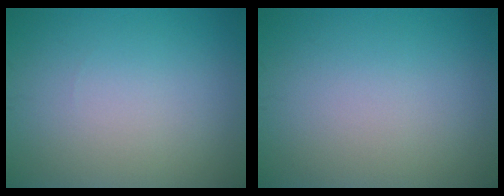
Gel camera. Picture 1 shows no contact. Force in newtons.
{"total": 0.0}